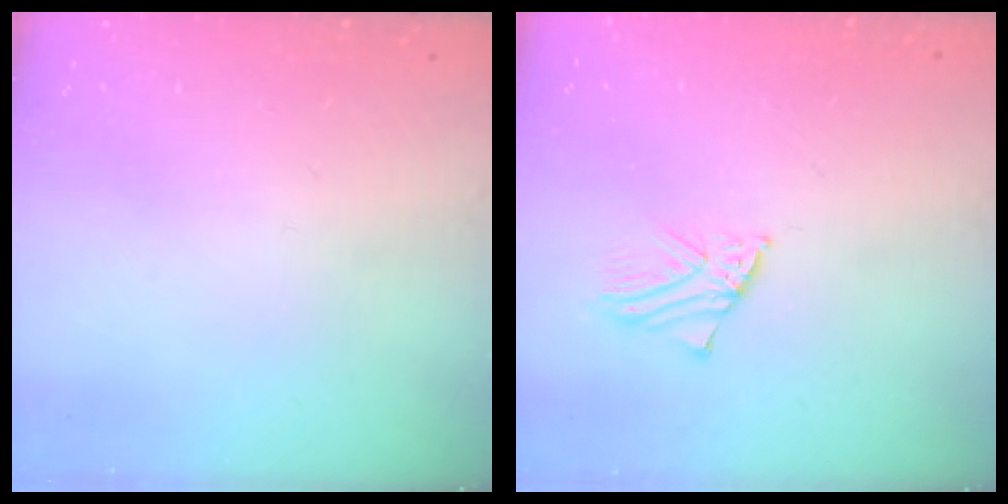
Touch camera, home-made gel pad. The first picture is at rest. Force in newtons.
{"total": 1.9, "press": 1.9, "slide": 0.1}